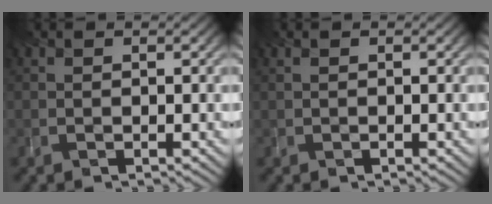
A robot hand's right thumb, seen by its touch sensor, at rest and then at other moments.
{"total": 0.0}